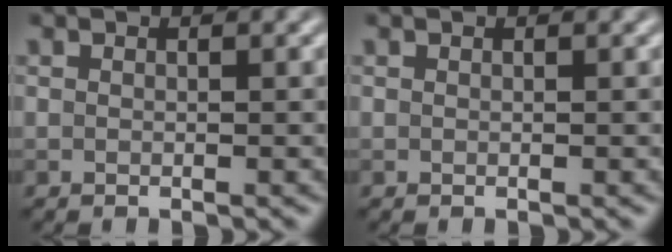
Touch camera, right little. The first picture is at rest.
{"total": 0.0}